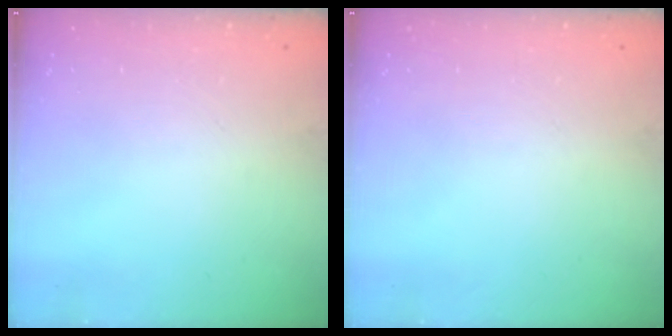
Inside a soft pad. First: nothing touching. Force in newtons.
{"total": 0.0}